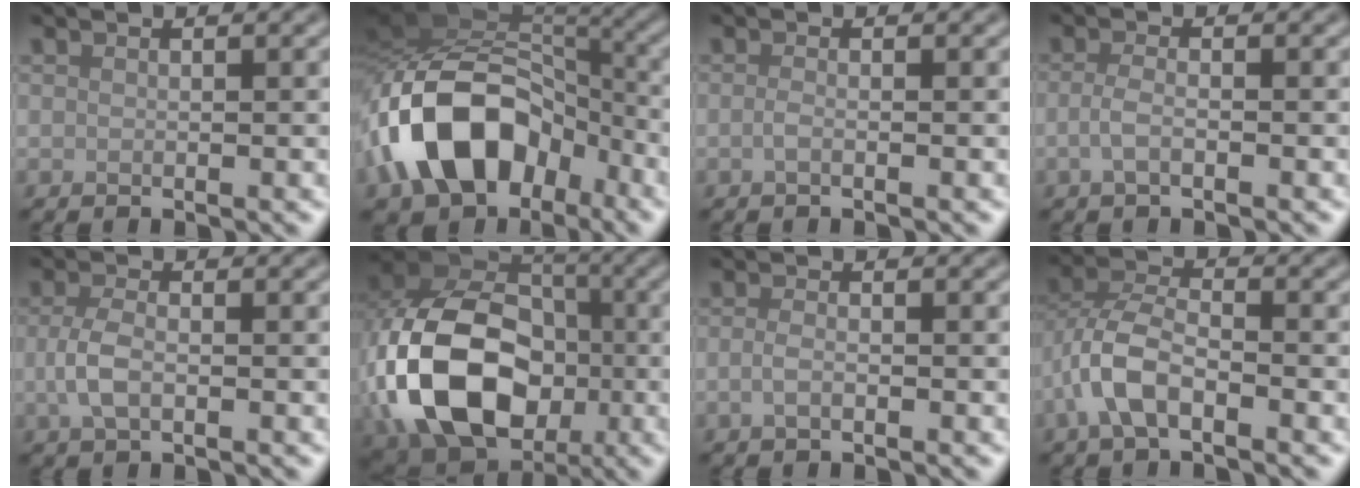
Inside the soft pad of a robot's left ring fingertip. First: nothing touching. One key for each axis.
{"total": 13.2, "fx": -5.6, "fy": 8.6, "fz": 8.2, "tx": -0.155, "ty": 0.008, "tz": -0.112}
{"total": 0.8, "fx": -0.3, "fy": 0.2, "fz": 0.7, "tx": -0.016, "ty": -0.001, "tz": -0.008}
{"total": 1.7, "fx": -0.6, "fy": 0.7, "fz": 1.5, "tx": -0.032, "ty": 0.000, "tz": -0.017}
{"total": 2.7, "fx": -0.5, "fy": 1.4, "fz": 2.3, "tx": -0.054, "ty": -0.002, "tz": -0.013}
{"total": 17.0, "fx": -3.2, "fy": 12.5, "fz": 11.0, "tx": -0.242, "ty": -0.020, "tz": -0.062}
{"total": 1.3, "fx": -0.5, "fy": 0.5, "fz": 1.1, "tx": -0.025, "ty": -0.001, "tz": -0.012}
{"total": 4.7, "fx": -1.9, "fy": 2.4, "fz": 3.6, "tx": -0.078, "ty": 0.009, "tz": -0.048}